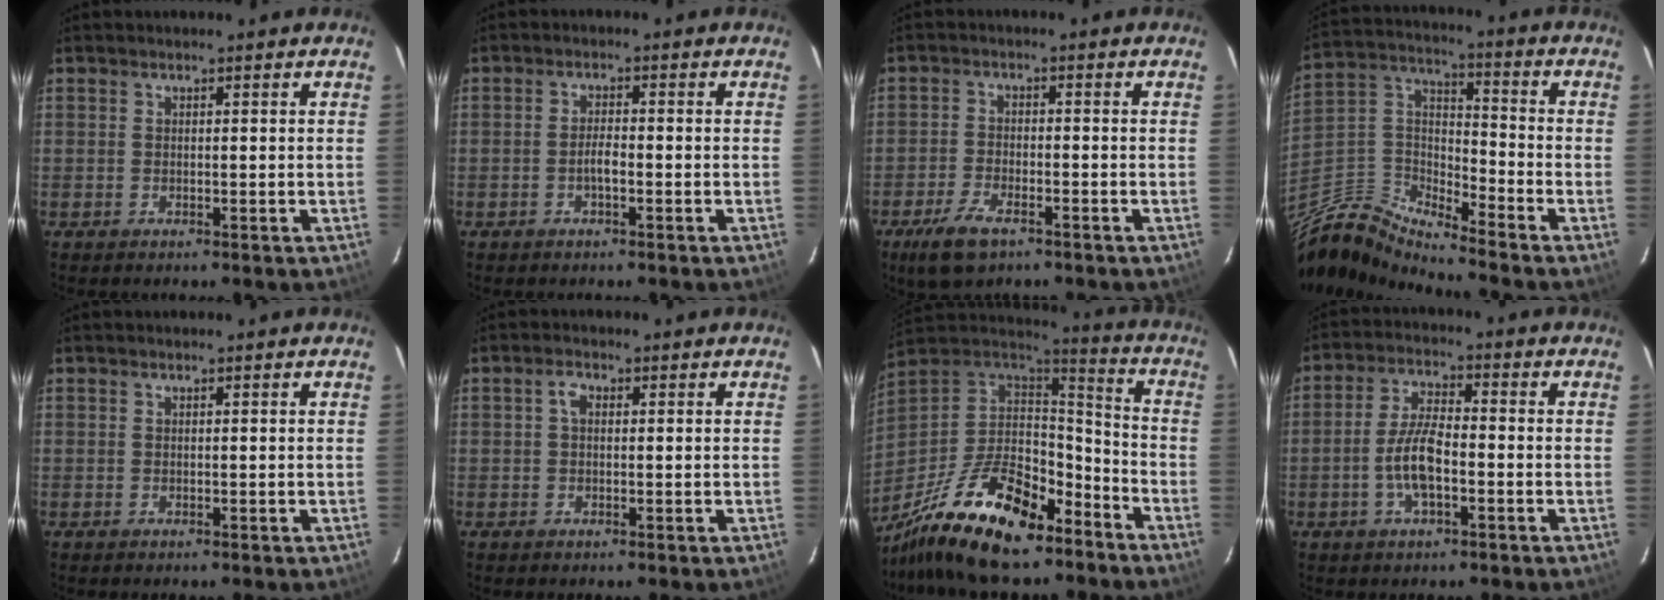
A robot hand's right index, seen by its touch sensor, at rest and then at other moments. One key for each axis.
{"total": 2.1, "fx": -1.0, "fy": 0.5, "fz": 1.9, "tx": -0.038, "ty": 0.002, "tz": -0.018}
{"total": 7.3, "fx": -4.7, "fy": 3.1, "fz": 4.6, "tx": -0.116, "ty": -0.013, "tz": -0.089}
{"total": 10.7, "fx": -9.9, "fy": 1.0, "fz": 3.9, "tx": -0.105, "ty": 0.012, "tz": -0.213}
{"total": 0.0}
{"total": 1.8, "fx": 0.3, "fy": 1.2, "fz": 1.3, "tx": -0.027, "ty": 0.008, "tz": 0.003}
{"total": 24.3, "fx": -16.9, "fy": 10.0, "fz": 14.3, "tx": -0.291, "ty": -0.010, "tz": -0.279}
{"total": 7.4, "fx": -2.4, "fy": 2.5, "fz": 6.5, "tx": -0.135, "ty": 0.005, "tz": -0.046}